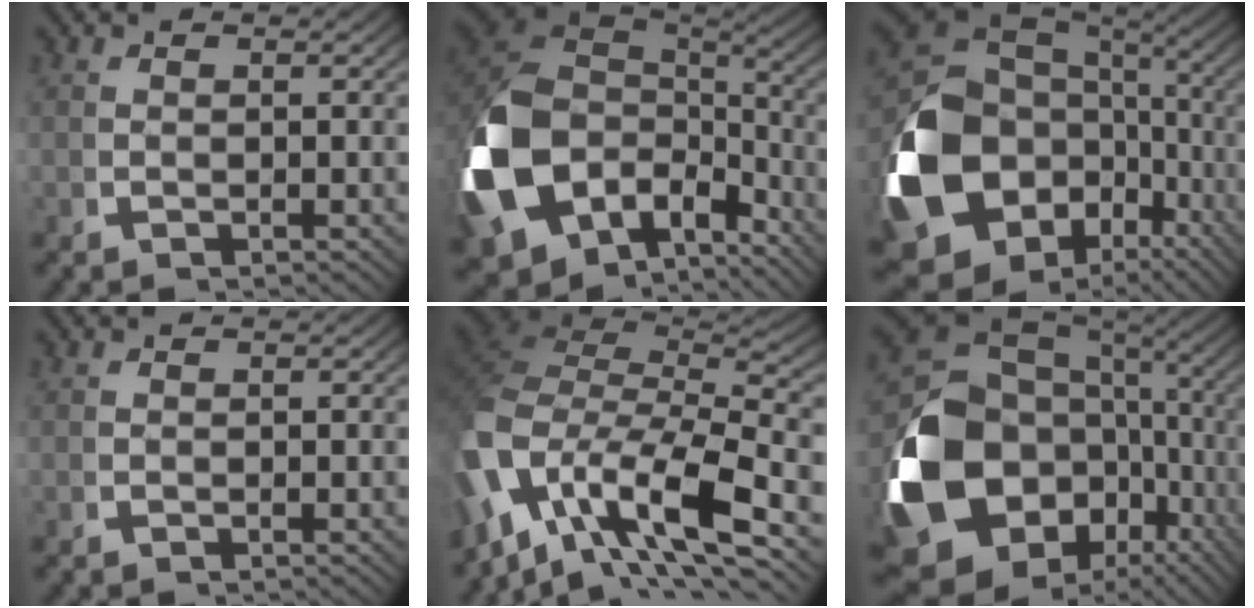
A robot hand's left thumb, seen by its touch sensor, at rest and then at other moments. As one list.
[{"total": 19.0, "force": [-2.9, 13.5, 13.0], "torque": [-0.347, -0.077, -0.008]}, {"total": 21.0, "force": [-3.9, 15.2, 13.9], "torque": [-0.310, -0.093, -0.018]}, {"total": 0.0}, {"total": 15.9, "force": [0.6, 9.8, 12.4], "torque": [-0.278, -0.044, 0.025]}, {"total": 23.4, "force": [-4.1, 17.3, 15.3], "torque": [-0.332, -0.087, -0.030]}]